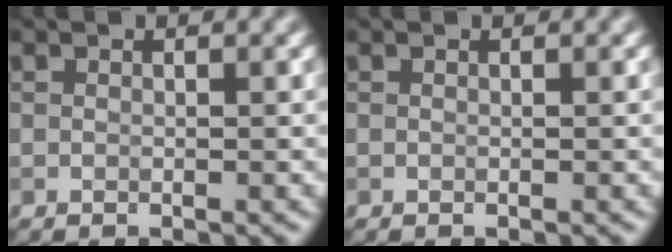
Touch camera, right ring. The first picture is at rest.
{"total": 0.0}